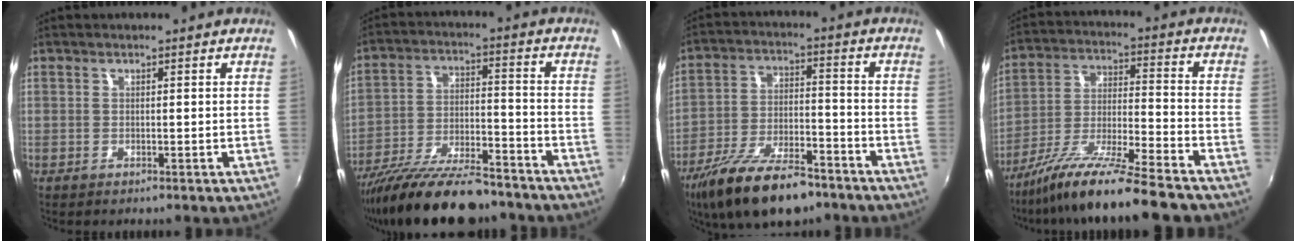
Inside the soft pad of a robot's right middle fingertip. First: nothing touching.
{"total": 18.3, "force": [-14.9, 4.8, 9.4], "torque": [-0.184, -0.033, -0.243]}
{"total": 17.3, "force": [-12.5, 6.3, 10.2], "torque": [-0.205, -0.029, -0.211]}
{"total": 16.7, "force": [-13.7, 0.4, 9.6], "torque": [-0.190, -0.030, -0.240]}